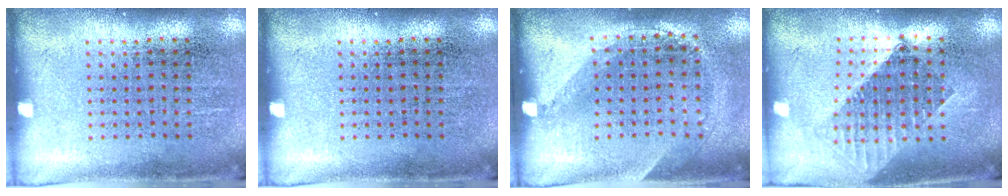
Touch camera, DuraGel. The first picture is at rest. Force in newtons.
{"total": 0.0}
{"total": 1.4, "press": 1.0, "slide": 1.0}
{"total": 1.6, "press": 1.3, "slide": 1.0}